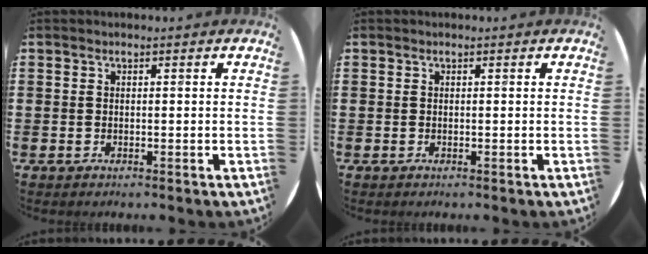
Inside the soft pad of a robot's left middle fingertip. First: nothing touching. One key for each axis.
{"total": 0.0}